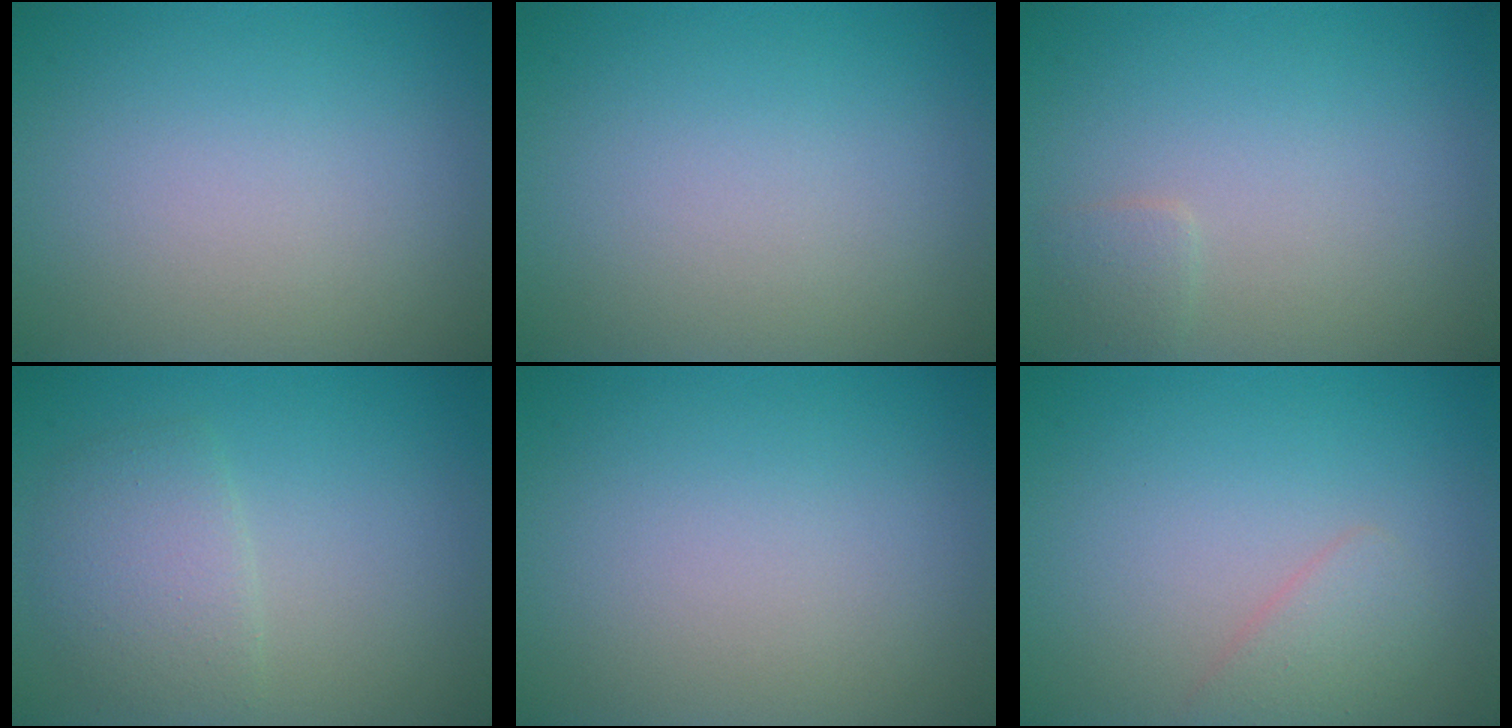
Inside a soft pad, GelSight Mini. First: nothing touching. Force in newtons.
{"total": 0.0}
{"total": 0.9, "press": 0.9, "slide": 0.1}
{"total": 2.9, "press": 2.9, "slide": 0.1}
{"total": 0.0}
{"total": 1.6, "press": 1.6, "slide": 0.0}